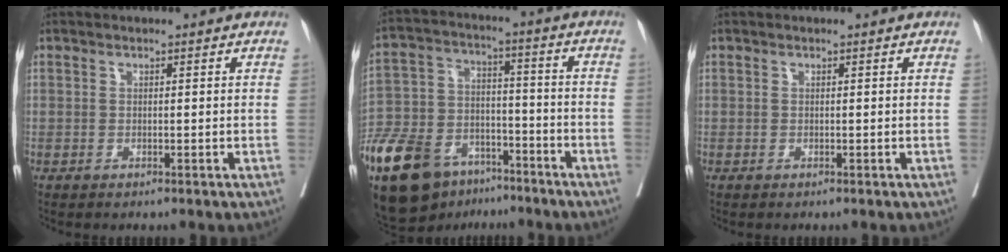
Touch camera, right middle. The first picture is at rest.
{"total": 24.5, "force": [-16.2, 13.0, 12.9], "torque": [-0.331, -0.014, -0.280]}
{"total": 0.0}